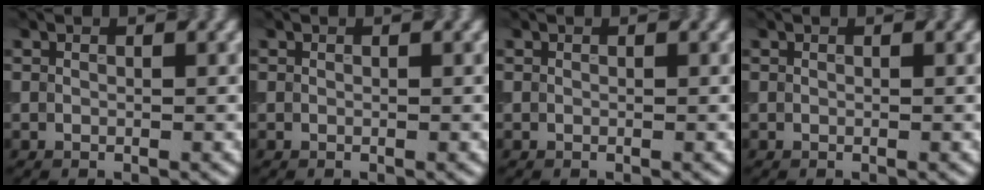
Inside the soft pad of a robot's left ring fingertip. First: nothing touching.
{"total": 0.0}
{"total": 0.0}
{"total": 0.0}